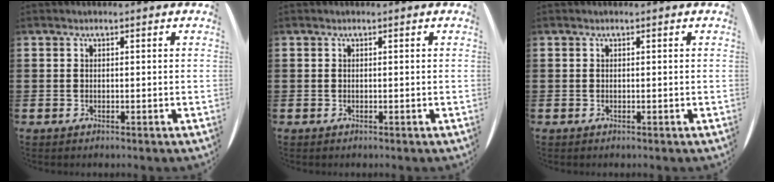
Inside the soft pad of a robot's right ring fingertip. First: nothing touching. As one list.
[{"total": 0.0}, {"total": 0.0}]